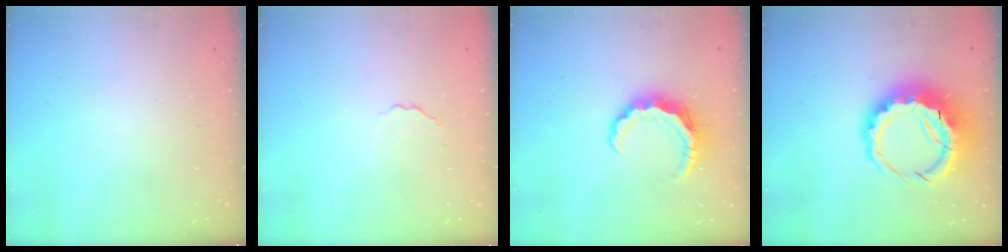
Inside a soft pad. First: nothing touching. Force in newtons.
{"total": 2.4, "press": 2.3, "slide": 0.7}
{"total": 8.2, "press": 8.1, "slide": 1.0}
{"total": 12.2, "press": 11.8, "slide": 2.8}